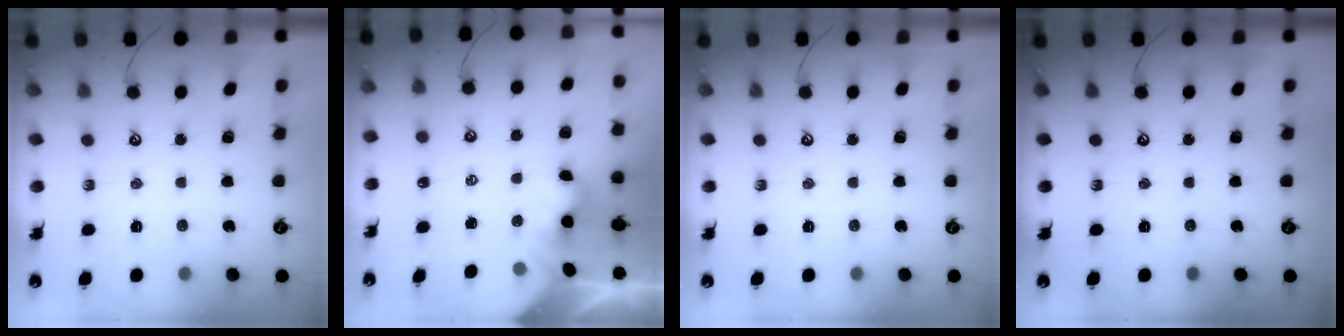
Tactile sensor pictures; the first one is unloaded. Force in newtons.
{"total": 2.4, "press": 2.4, "slide": 0.2}
{"total": 0.0}
{"total": 0.0}